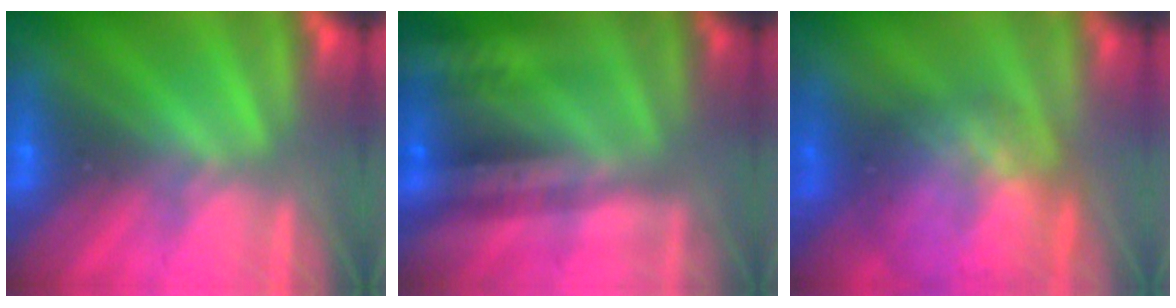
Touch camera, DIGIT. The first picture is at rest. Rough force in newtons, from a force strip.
{"total": 2.6}
{"total": 8.8}